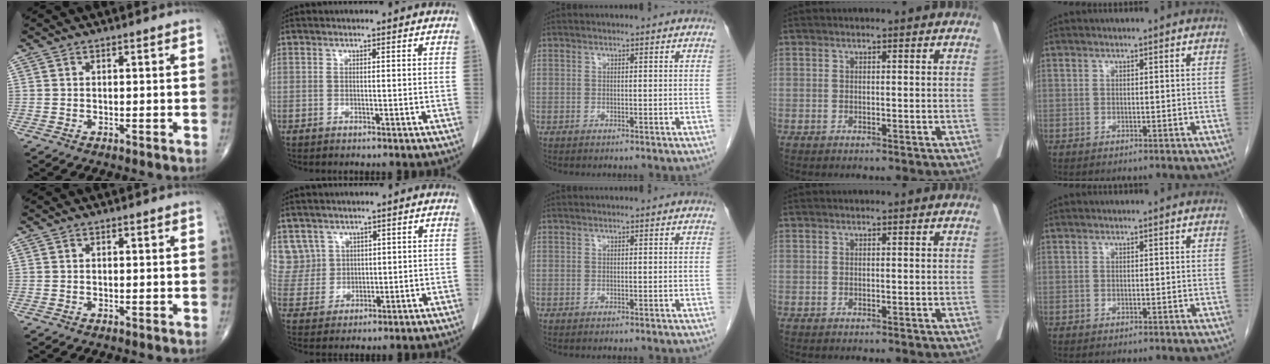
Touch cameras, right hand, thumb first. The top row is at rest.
{"index": {"total": 6.6, "force": [3.4, 5.7, -0.2], "torque": [0.003, 0.016, 0.082]}}